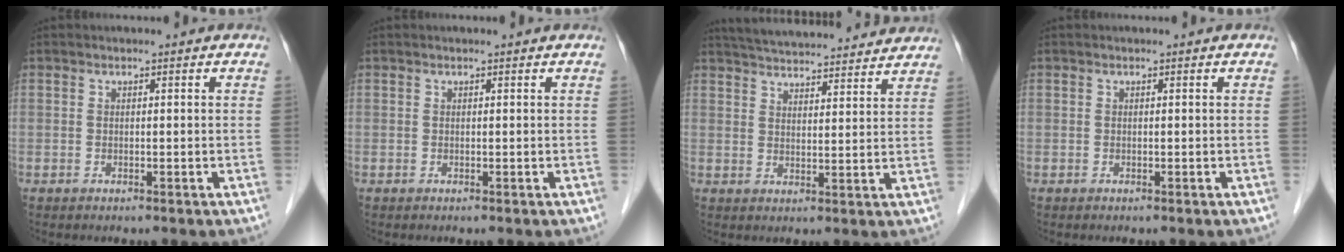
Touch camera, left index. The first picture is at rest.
{"total": 0.6, "force": [0.6, 0.0, 0.2], "torque": [-0.005, 0.004, 0.005]}
{"total": 19.6, "force": [18.2, 2.9, 6.5], "torque": [-0.104, 0.031, 0.249]}
{"total": 0.0}